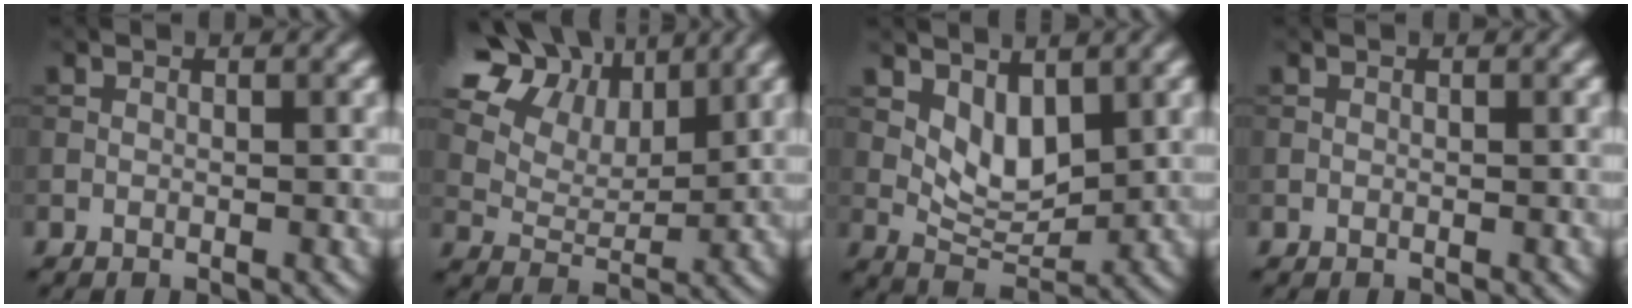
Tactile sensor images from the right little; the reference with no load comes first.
{"total": 13.9, "force": [8.5, 8.1, 7.4], "torque": [-0.167, 0.041, 0.154]}
{"total": 2.5, "force": [1.0, 1.2, 2.0], "torque": [-0.047, -0.008, 0.039]}
{"total": 0.0}